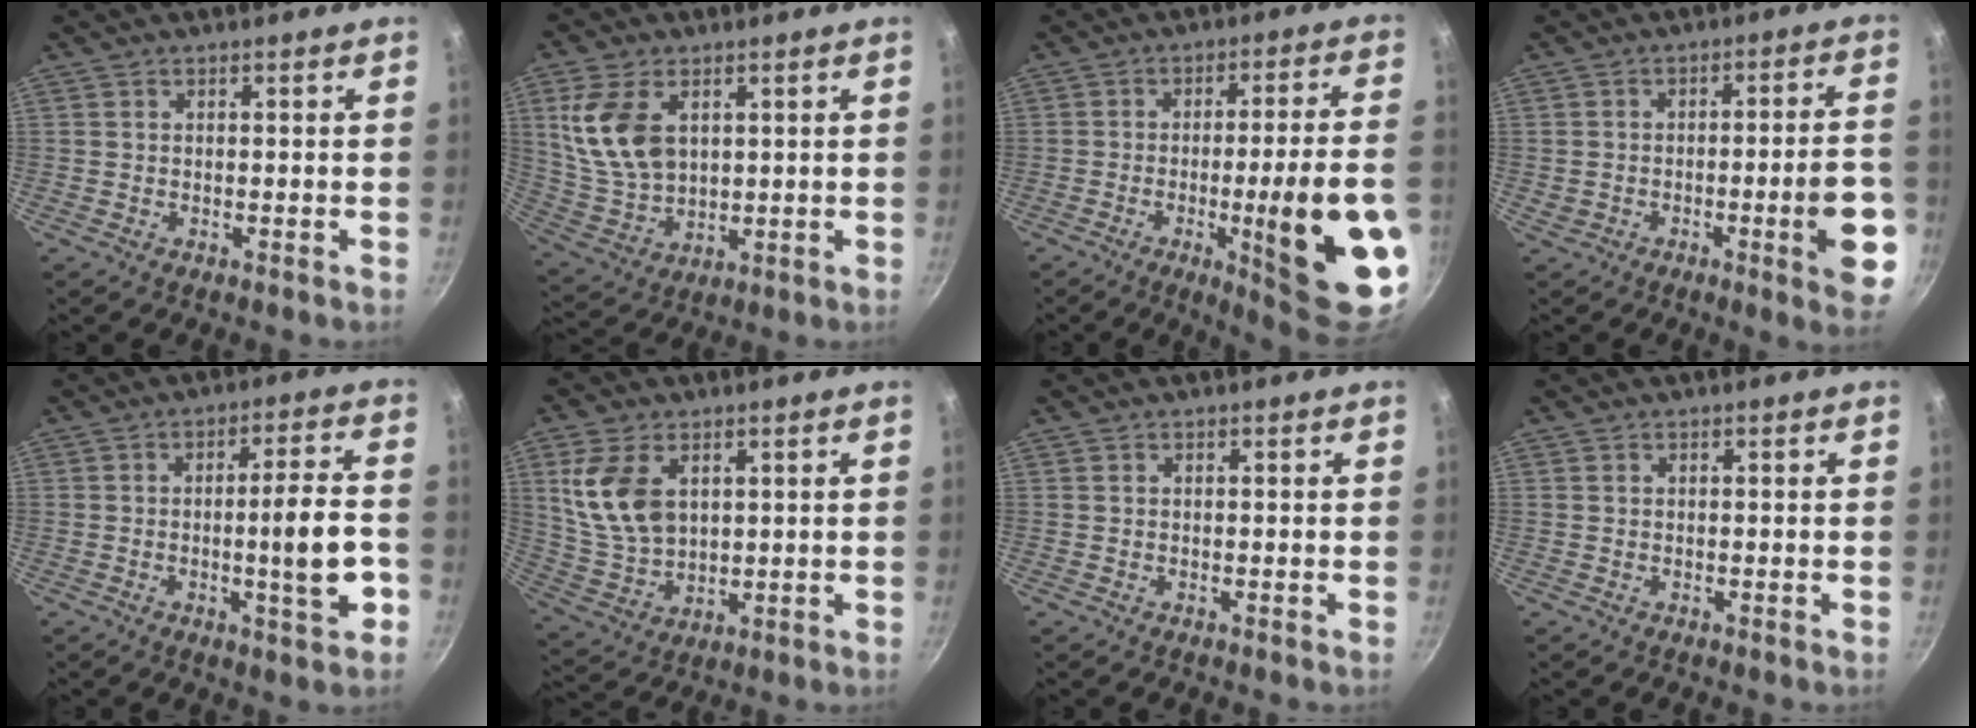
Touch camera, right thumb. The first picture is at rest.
{"total": 13.1, "force": [3.7, 8.3, 9.4], "torque": [-0.169, -0.017, 0.087]}
{"total": 21.0, "force": [-5.8, 3.2, 20.0], "torque": [-0.254, 0.016, -0.069]}
{"total": 11.6, "force": [-3.6, 2.6, 10.8], "torque": [-0.125, 0.024, -0.043]}
{"total": 10.3, "force": [-2.8, 1.7, 9.8], "torque": [-0.136, 0.020, -0.038]}
{"total": 12.2, "force": [3.7, 7.8, 8.7], "torque": [-0.158, -0.019, 0.086]}
{"total": 0.0}
{"total": 0.0}